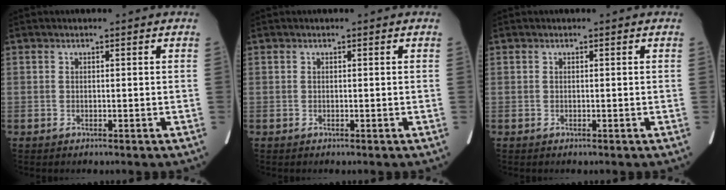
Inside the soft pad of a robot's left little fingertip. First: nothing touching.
{"total": 0.0}
{"total": 0.0}